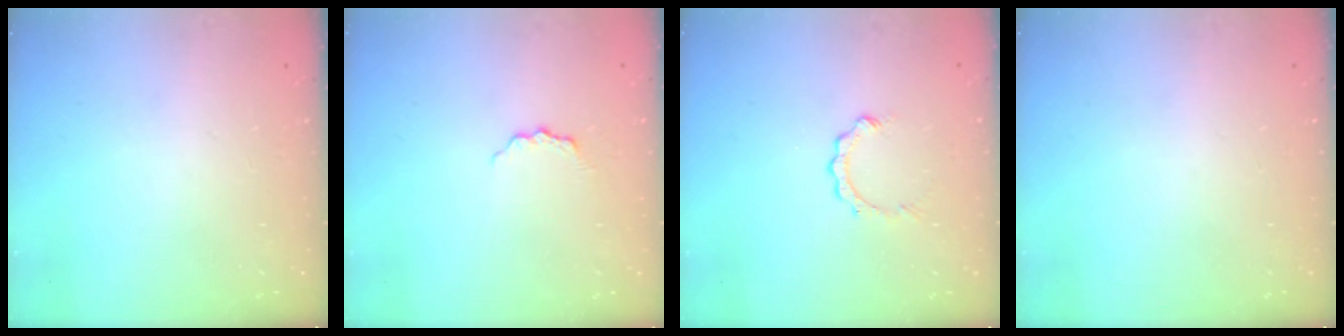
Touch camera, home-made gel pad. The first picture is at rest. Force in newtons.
{"total": 4.1, "press": 4.1, "slide": 0.5}
{"total": 2.4, "press": 2.4, "slide": 0.3}
{"total": 0.0}